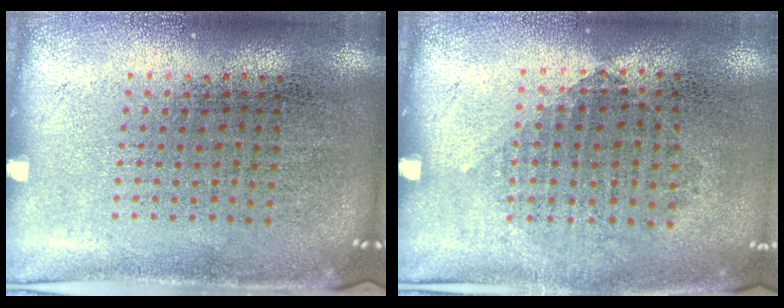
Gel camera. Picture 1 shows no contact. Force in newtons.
{"total": 0.9, "press": 0.8, "slide": 0.4}